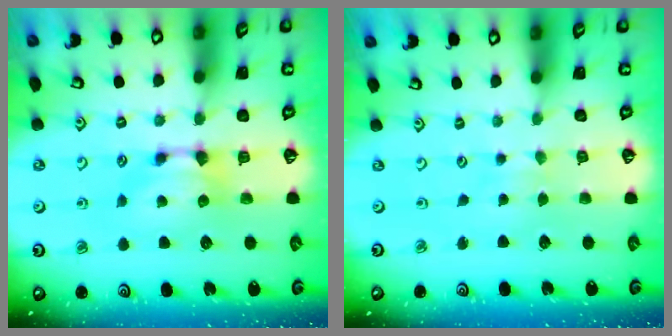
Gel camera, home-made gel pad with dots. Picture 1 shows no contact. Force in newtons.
{"total": 2.9, "press": 2.9, "slide": 0.0}